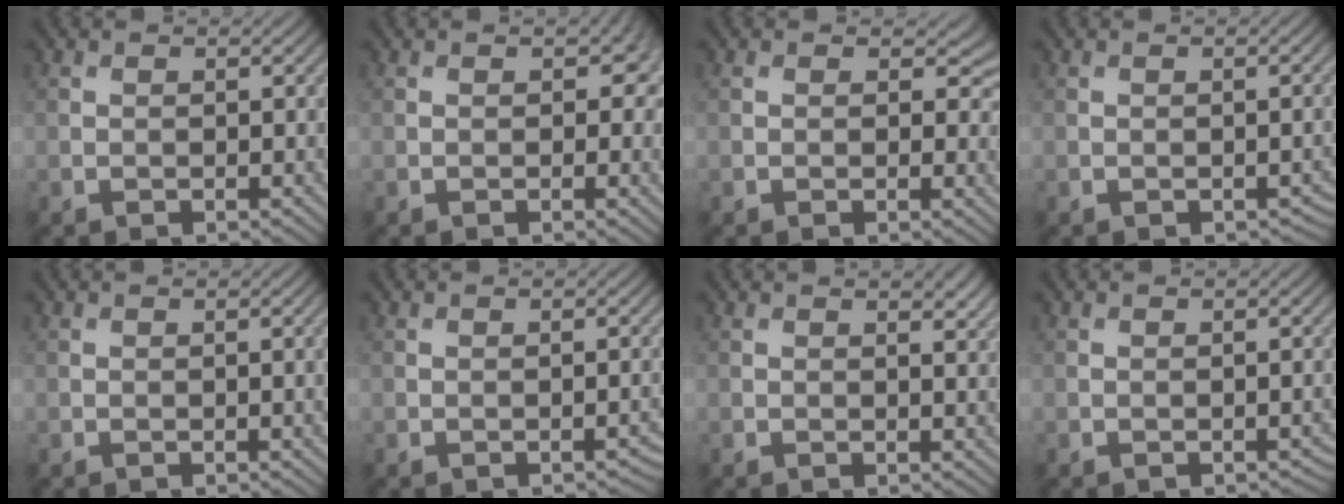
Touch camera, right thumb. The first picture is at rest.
{"total": 2.4, "force": [0.3, 1.9, 1.5], "torque": [-0.018, -0.007, 0.003]}
{"total": 2.1, "force": [0.6, 1.6, 1.3], "torque": [-0.021, -0.007, 0.000]}
{"total": 1.1, "force": [-0.4, 0.5, 0.9], "torque": [-0.011, -0.005, -0.002]}
{"total": 1.4, "force": [-0.1, 0.2, 1.4], "torque": [-0.018, 0.000, -0.001]}
{"total": 1.1, "force": [-0.6, 0.3, 0.9], "torque": [-0.010, 0.001, -0.007]}
{"total": 1.5, "force": [1.0, 0.3, 1.0], "torque": [-0.014, -0.005, 0.017]}
{"total": 0.8, "force": [-0.4, 0.3, 0.6], "torque": [-0.007, -0.004, -0.004]}